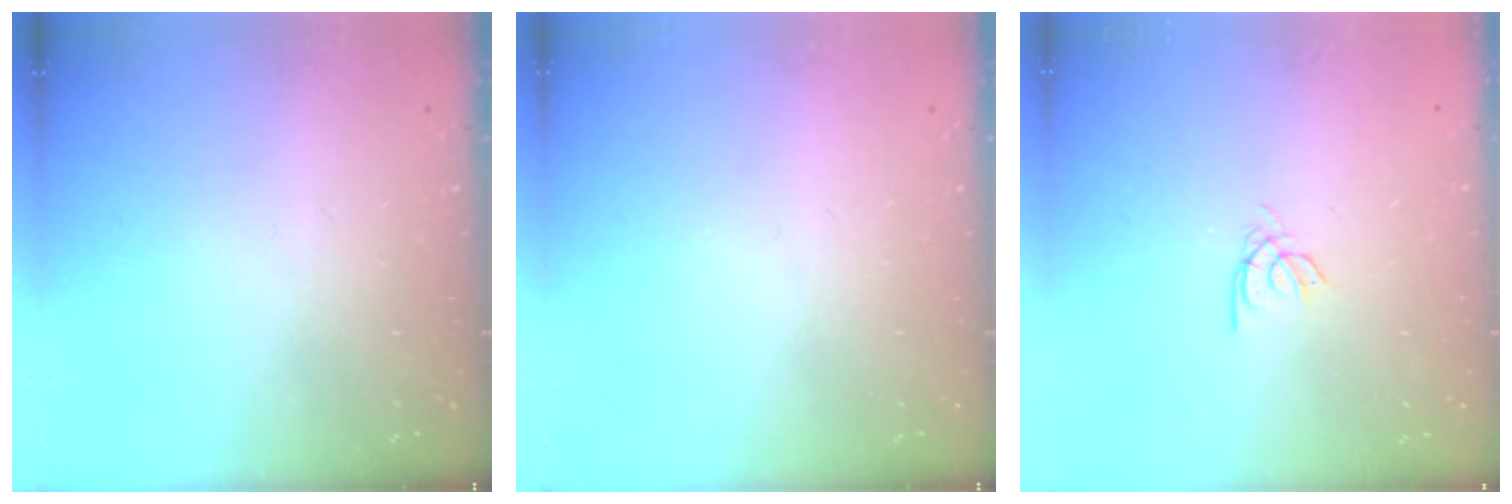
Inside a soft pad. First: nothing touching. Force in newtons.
{"total": 0.0}
{"total": 2.1, "press": 2.1, "slide": 0.2}